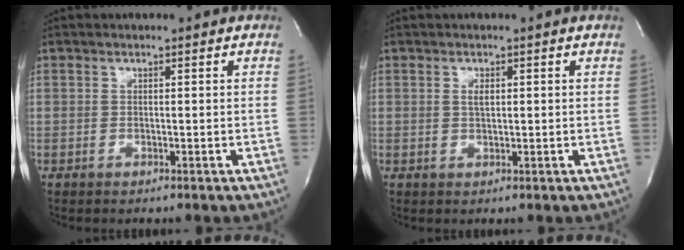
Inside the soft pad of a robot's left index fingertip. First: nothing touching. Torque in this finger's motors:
{"motor_torque": [0.77, 0.16, -0.01, -0.01]}